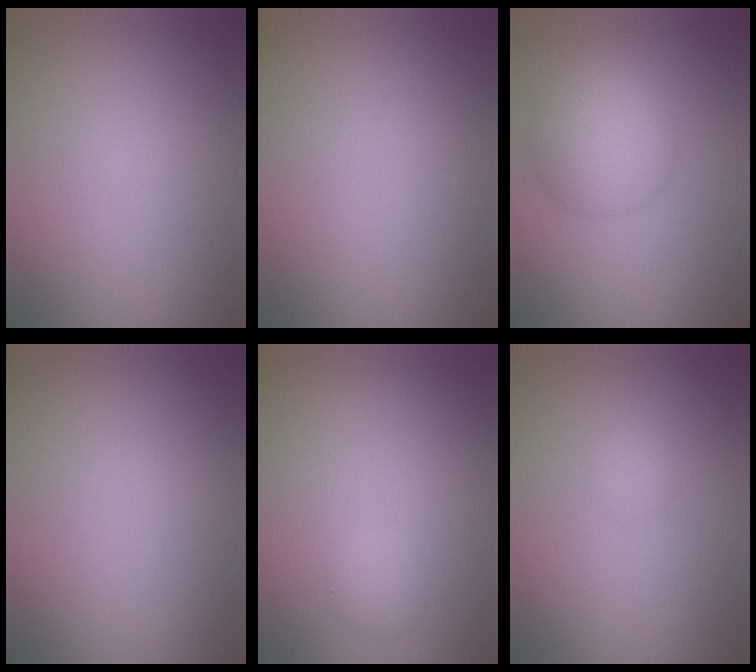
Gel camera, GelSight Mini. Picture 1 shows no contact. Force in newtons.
{"total": 0.0}
{"total": 5.2, "press": 5.2, "slide": 0.2}
{"total": 0.0}
{"total": 1.3, "press": 1.3, "slide": 0.2}
{"total": 1.0, "press": 1.0, "slide": 0.1}